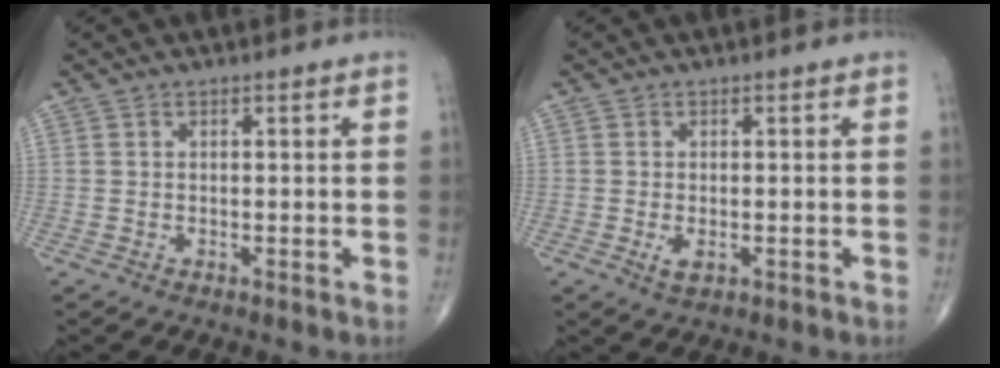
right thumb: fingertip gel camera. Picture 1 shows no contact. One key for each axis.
{"total": 2.0, "fx": -0.6, "fy": 1.0, "fz": 1.6, "tx": -0.032, "ty": -0.006, "tz": -0.010}